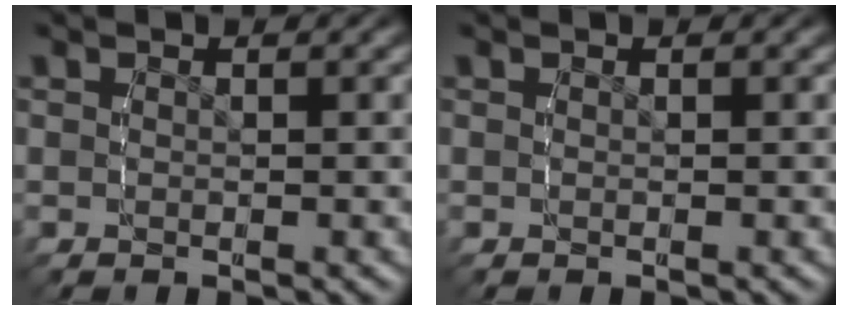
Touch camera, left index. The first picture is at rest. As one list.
[{"total": 0.0}]